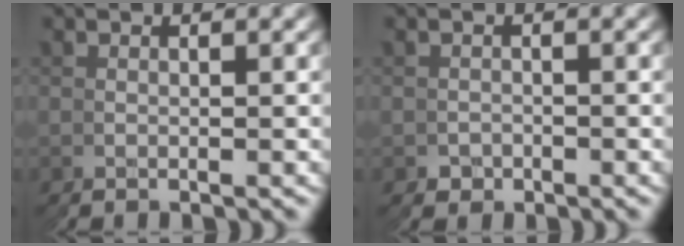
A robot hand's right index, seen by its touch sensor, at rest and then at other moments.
{"total": 2.7, "force": [-1.4, 2.0, -1.1], "torque": [0.022, -0.017, -0.015]}